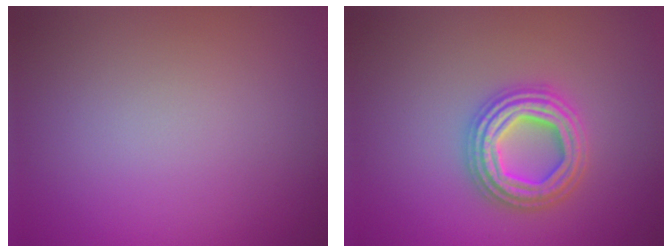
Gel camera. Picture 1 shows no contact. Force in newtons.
{"total": 4.7, "press": 4.6, "slide": 0.7}